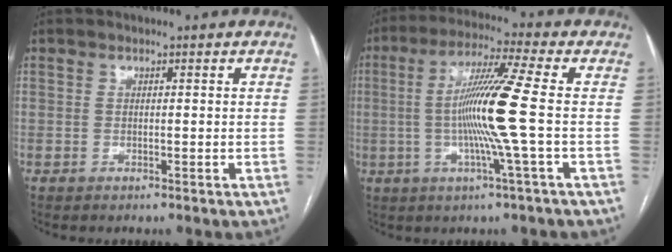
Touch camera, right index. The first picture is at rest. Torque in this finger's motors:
{"motor_torque": [1.45, 0.25, 0.72, 0.21]}